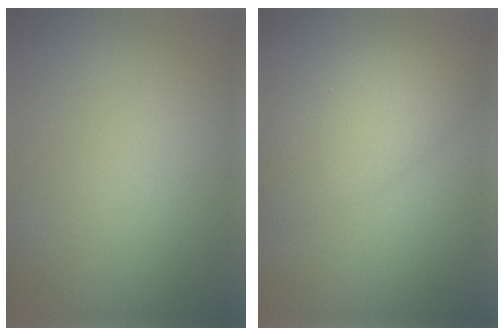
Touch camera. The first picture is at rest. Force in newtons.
{"total": 6.4, "press": 6.4, "slide": 0.2}